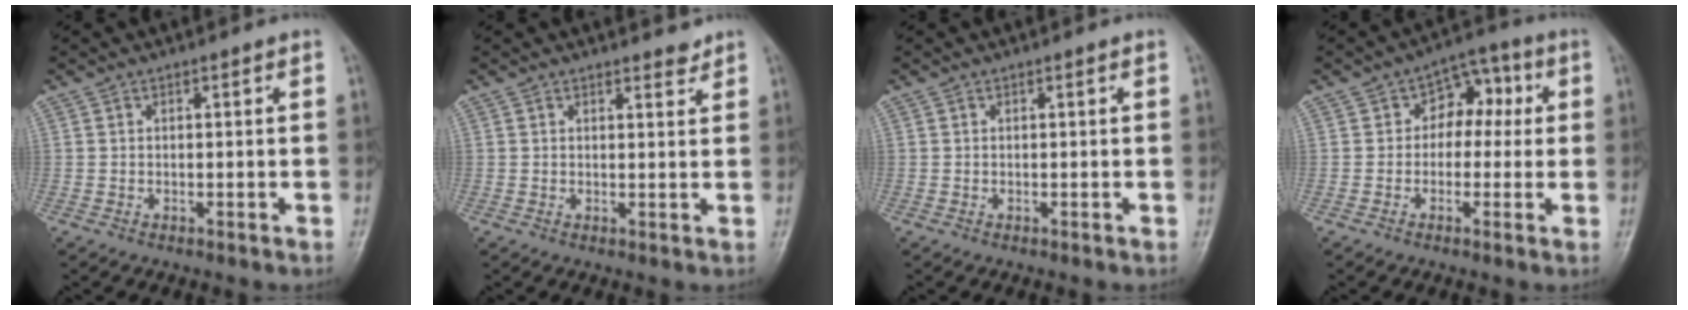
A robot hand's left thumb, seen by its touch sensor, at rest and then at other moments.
{"total": 1.8, "force": [1.7, 0.5, 0.4], "torque": [0.006, -0.015, 0.021]}
{"total": 0.0}
{"total": 7.5, "force": [0.9, 5.6, 4.9], "torque": [-0.019, 0.024, 0.000]}